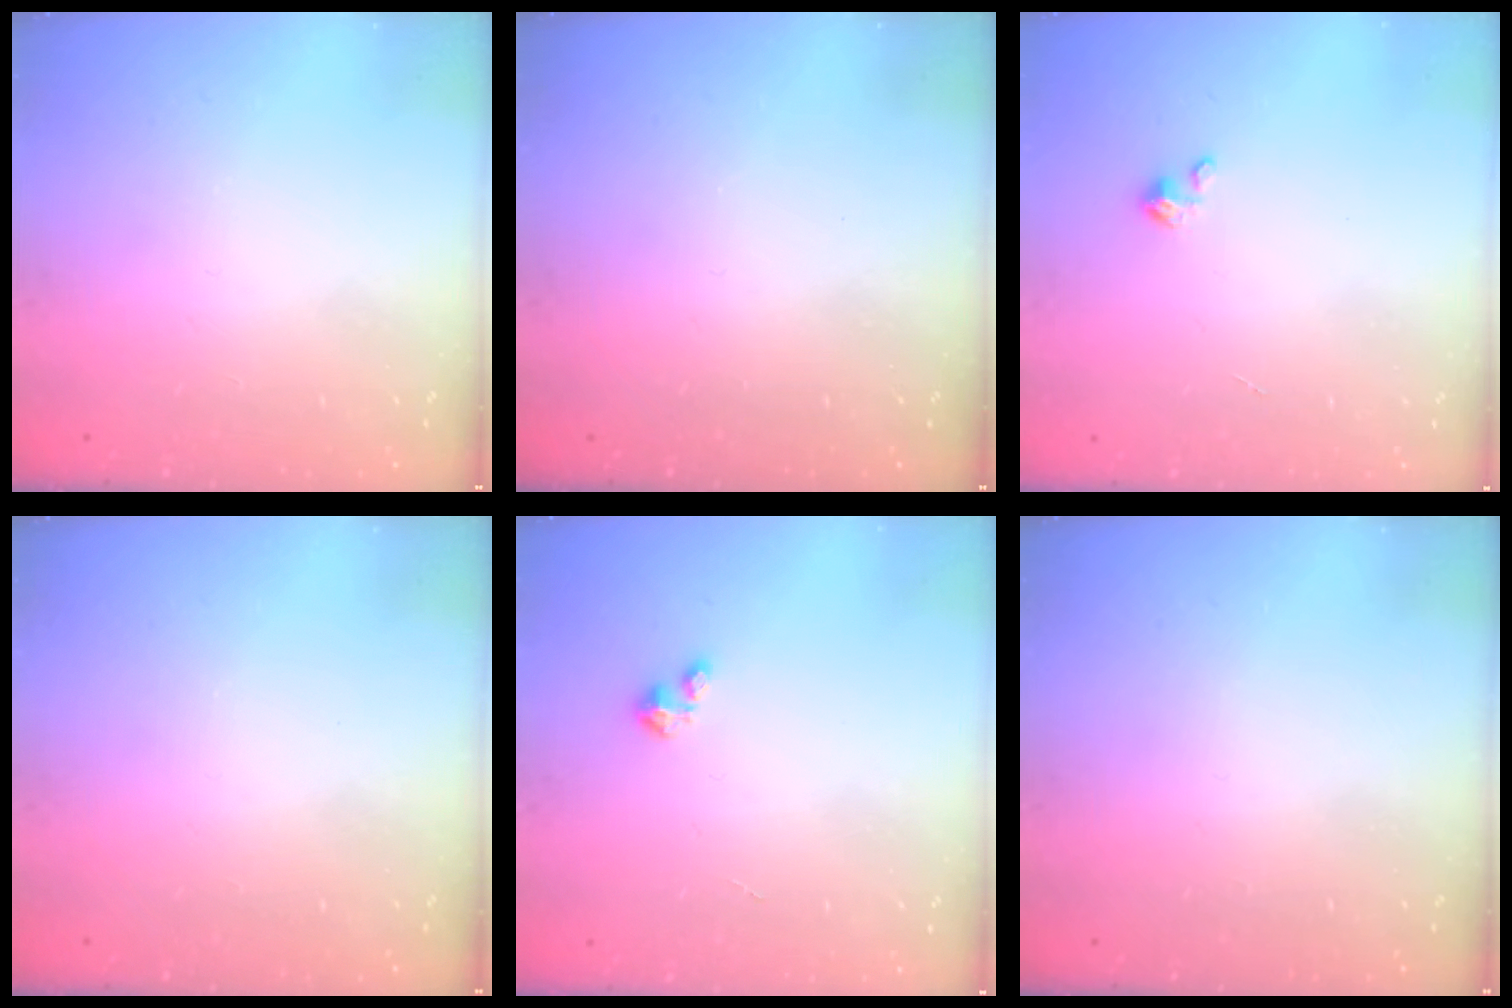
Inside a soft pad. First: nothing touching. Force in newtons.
{"total": 0.0}
{"total": 1.4, "press": 1.4, "slide": 0.3}
{"total": 0.0}
{"total": 1.2, "press": 1.2, "slide": 0.2}
{"total": 0.0}